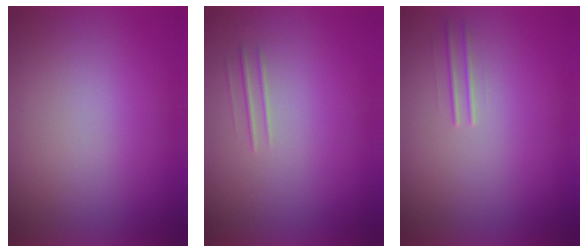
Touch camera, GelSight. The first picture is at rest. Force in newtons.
{"total": 1.8}
{"total": 1.5}